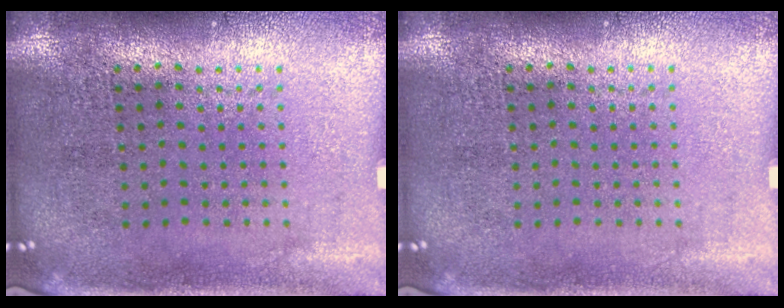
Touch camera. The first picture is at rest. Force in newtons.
{"total": 0.0}